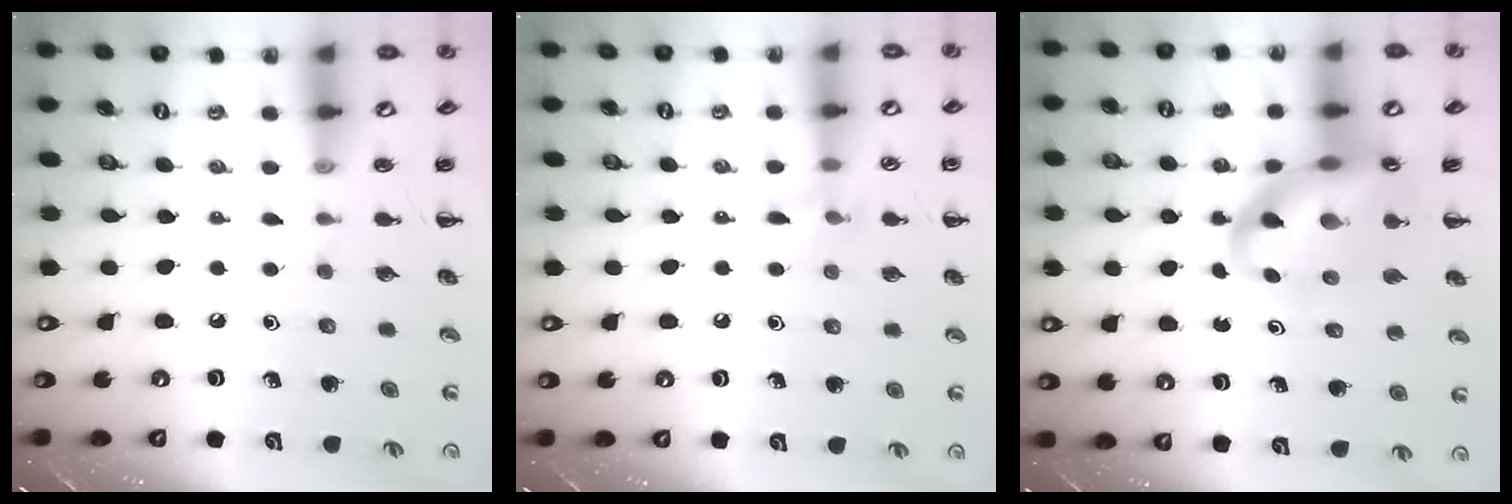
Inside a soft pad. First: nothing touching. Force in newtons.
{"total": 6.4, "press": 6.0, "slide": 2.0}
{"total": 15.6, "press": 15.0, "slide": 4.0}